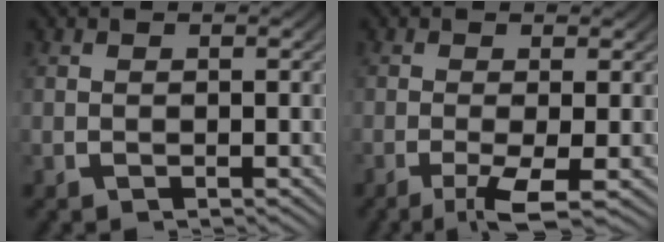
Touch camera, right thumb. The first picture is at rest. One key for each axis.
{"total": 3.8, "fx": -1.5, "fy": 1.4, "fz": 3.2, "tx": -0.066, "ty": -0.017, "tz": -0.022}